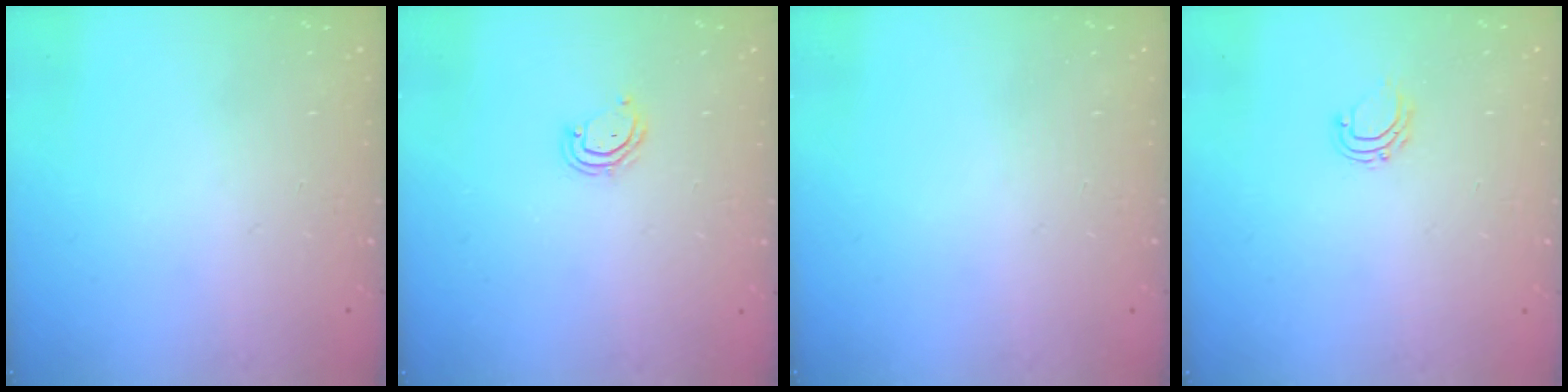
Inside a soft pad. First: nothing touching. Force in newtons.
{"total": 4.2, "press": 4.2, "slide": 0.4}
{"total": 0.0}
{"total": 5.2, "press": 5.2, "slide": 0.4}